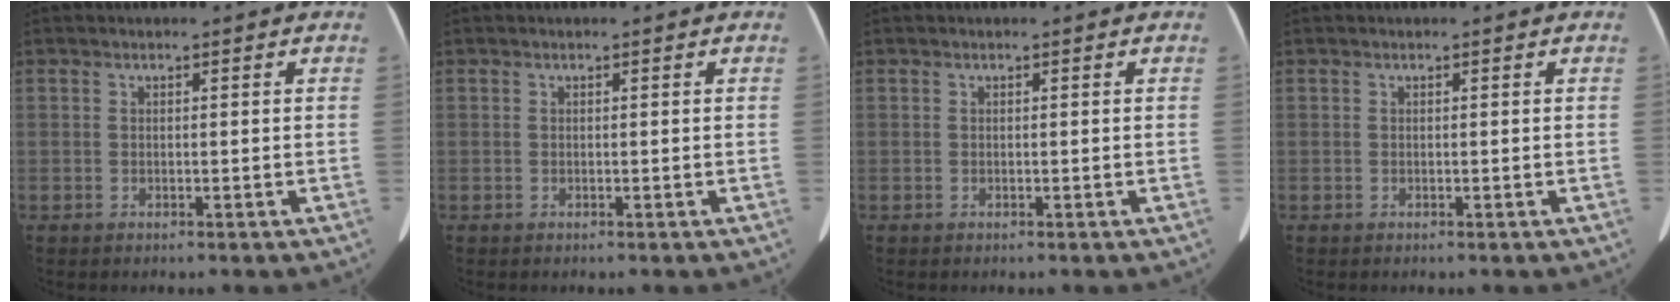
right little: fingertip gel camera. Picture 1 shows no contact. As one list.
[{"total": 0.0}, {"total": 0.0}, {"total": 0.0}]